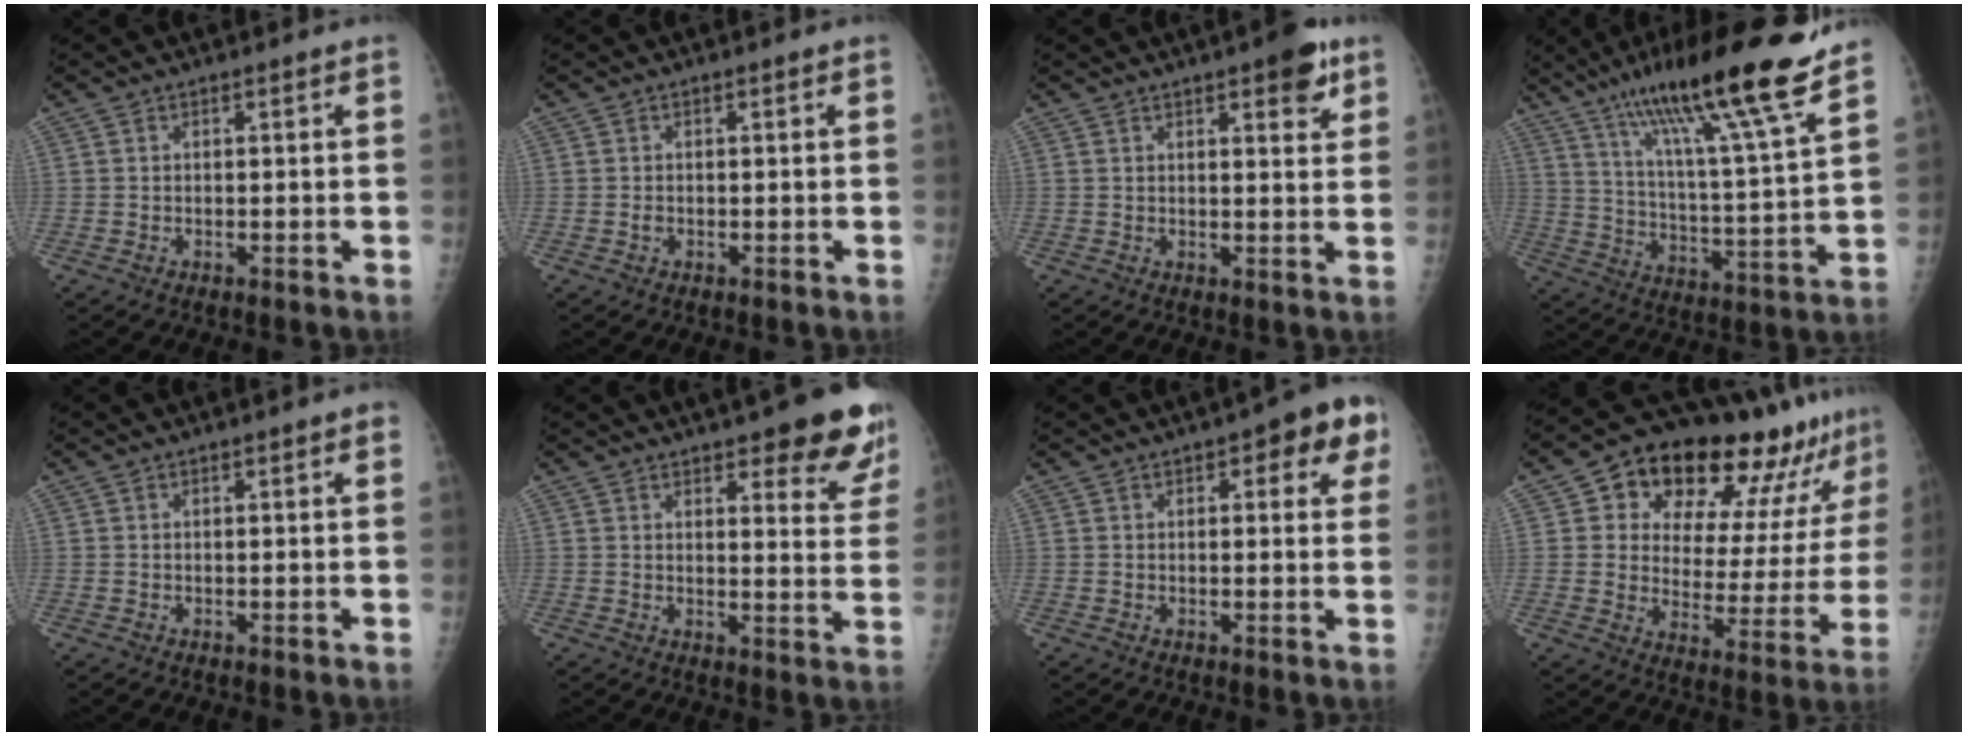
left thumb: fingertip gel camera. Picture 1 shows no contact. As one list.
[{"total": 0.5, "force": [-0.2, 0.4, 0.3], "torque": [-0.001, 0.001, -0.004]}, {"total": 6.2, "force": [3.6, 2.1, 4.6], "torque": [-0.038, -0.013, 0.040]}, {"total": 22.1, "force": [15.5, 1.5, 15.7], "torque": [-0.237, -0.054, 0.257]}, {"total": 0.9, "force": [0.5, 0.3, 0.7], "torque": [0.002, 0.001, 0.005]}, {"total": 13.1, "force": [8.8, 4.0, 8.8], "torque": [-0.059, -0.046, 0.101]}, {"total": 8.1, "force": [3.6, 3.4, 6.4], "torque": [-0.037, -0.003, 0.034]}, {"total": 22.2, "force": [13.9, 10.7, 13.6], "torque": [-0.148, -0.034, 0.200]}]